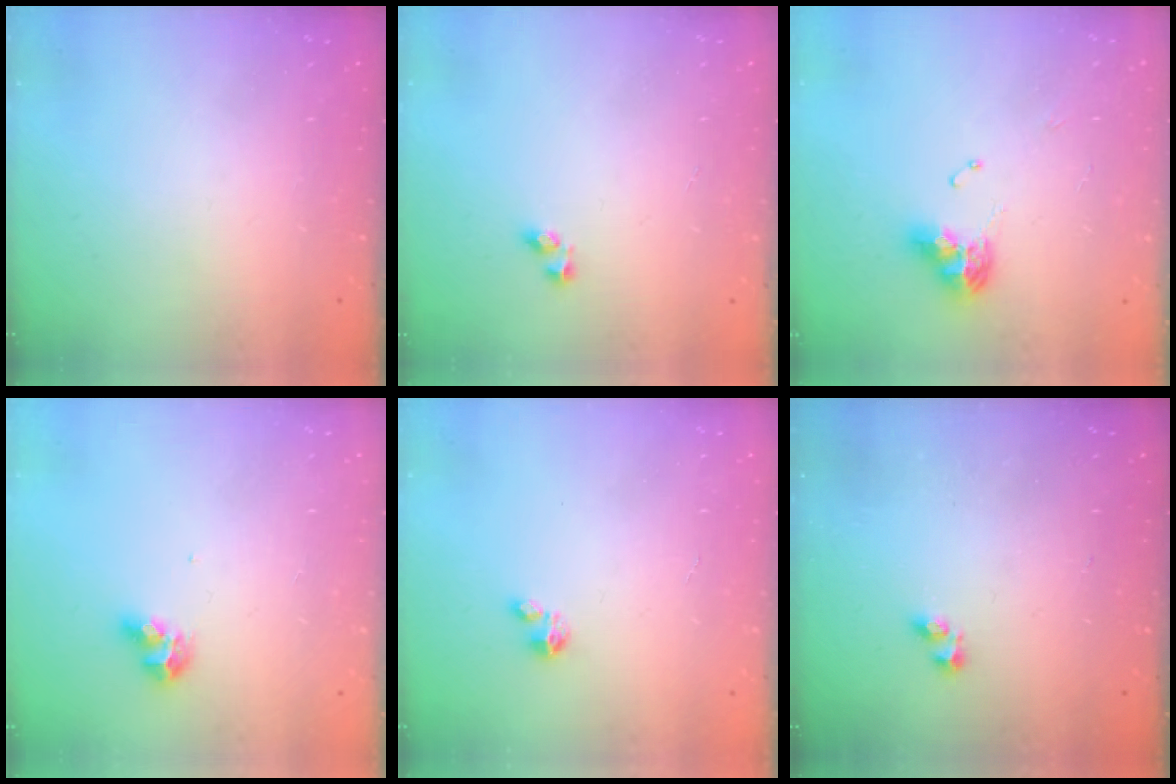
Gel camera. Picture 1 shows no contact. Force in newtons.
{"total": 2.2, "press": 1.9, "slide": 1.1}
{"total": 9.4, "press": 9.4, "slide": 1.1}
{"total": 7.9, "press": 7.9, "slide": 0.6}
{"total": 2.0, "press": 2.0, "slide": 0.1}
{"total": 0.9, "press": 0.4, "slide": 0.8}